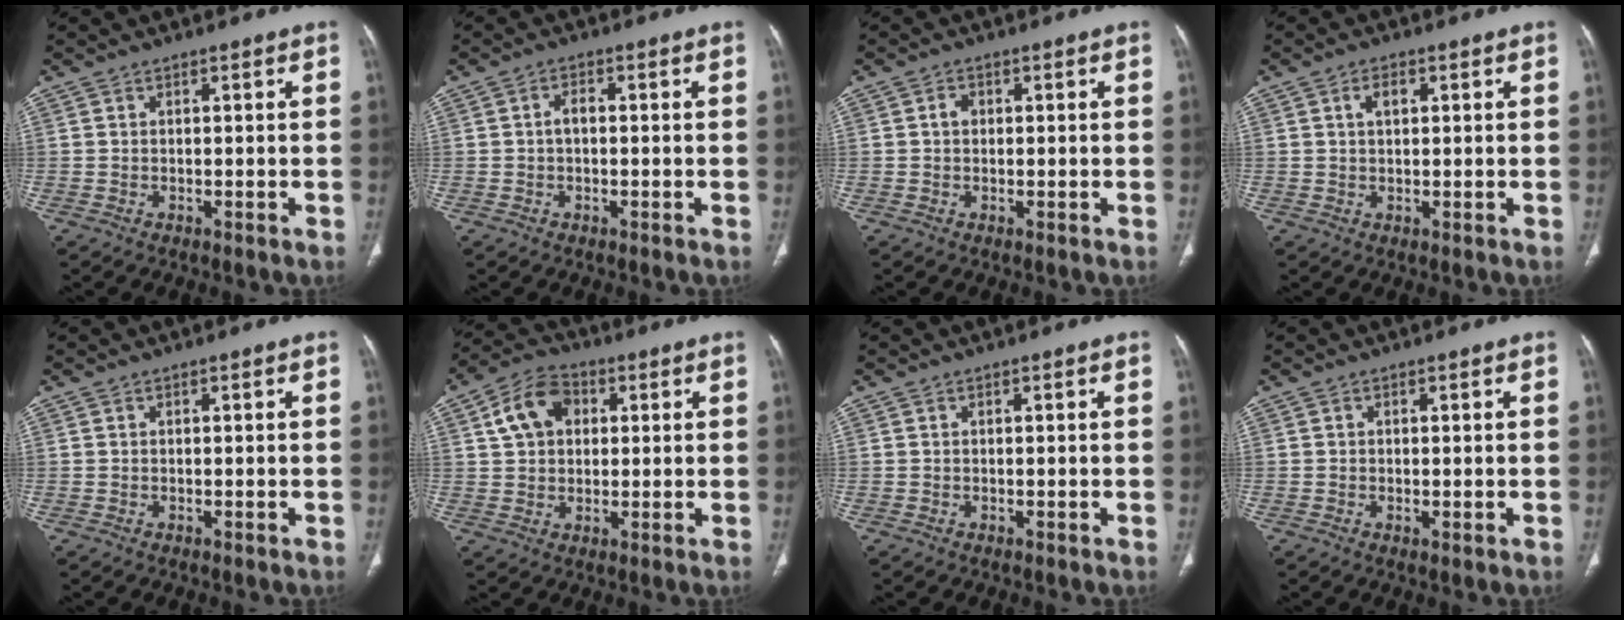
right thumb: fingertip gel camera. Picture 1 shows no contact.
{"total": 2.0, "force": [-0.2, 1.2, 1.6], "torque": [-0.024, 0.008, -0.006]}
{"total": 1.6, "force": [0.2, 1.3, 0.9], "torque": [-0.009, 0.006, 0.000]}
{"total": 2.8, "force": [0.9, 1.6, 2.1], "torque": [-0.033, 0.003, 0.016]}
{"total": 0.0}
{"total": 9.5, "force": [2.7, 7.0, 5.9], "torque": [-0.089, 0.012, 0.041]}
{"total": 0.0}
{"total": 0.7, "force": [-0.1, 0.3, 0.7], "torque": [-0.015, -0.004, -0.003]}